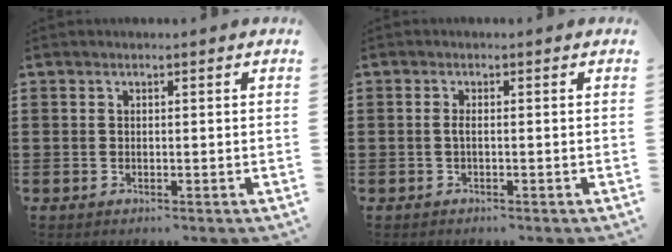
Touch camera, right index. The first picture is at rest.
{"total": 1.2, "force": [-0.4, 0.2, 1.1], "torque": [-0.029, -0.005, -0.010]}